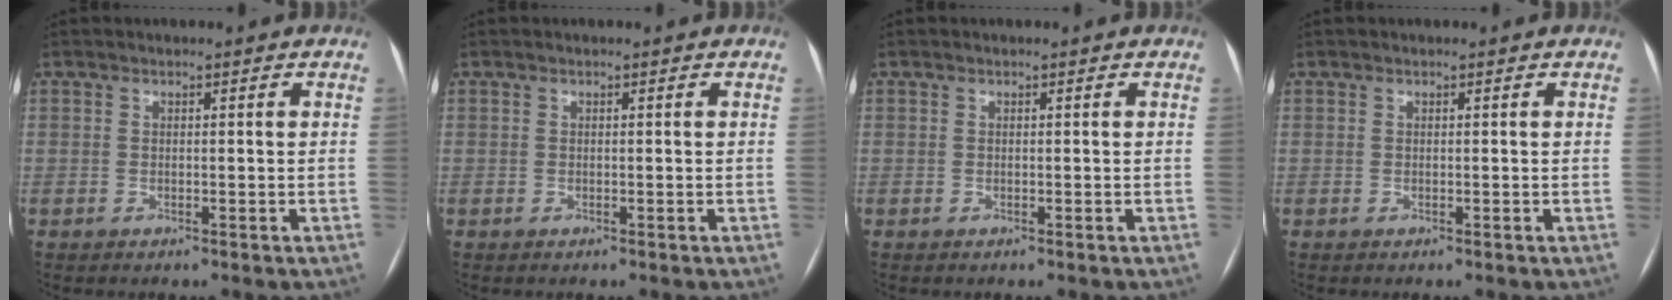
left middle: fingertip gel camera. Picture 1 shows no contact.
{"total": 0.0}
{"total": 0.0}
{"total": 0.0}